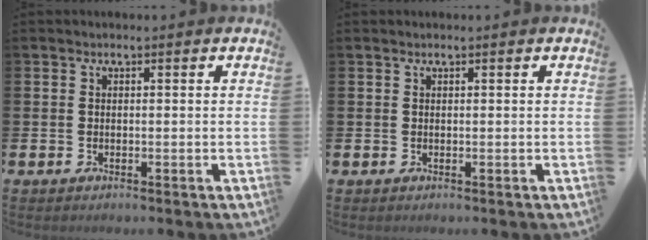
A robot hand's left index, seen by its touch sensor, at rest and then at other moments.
{"total": 0.0}